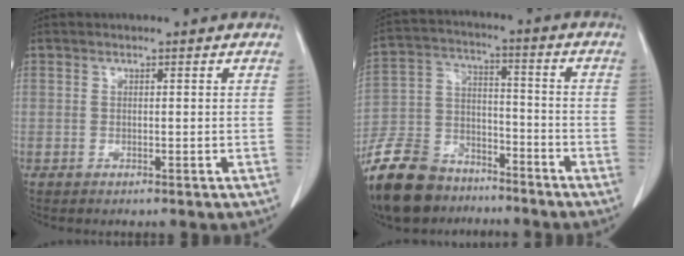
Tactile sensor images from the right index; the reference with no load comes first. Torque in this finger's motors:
{"motor_torque": [-0.12, -0.83, -1.06, -0.21]}